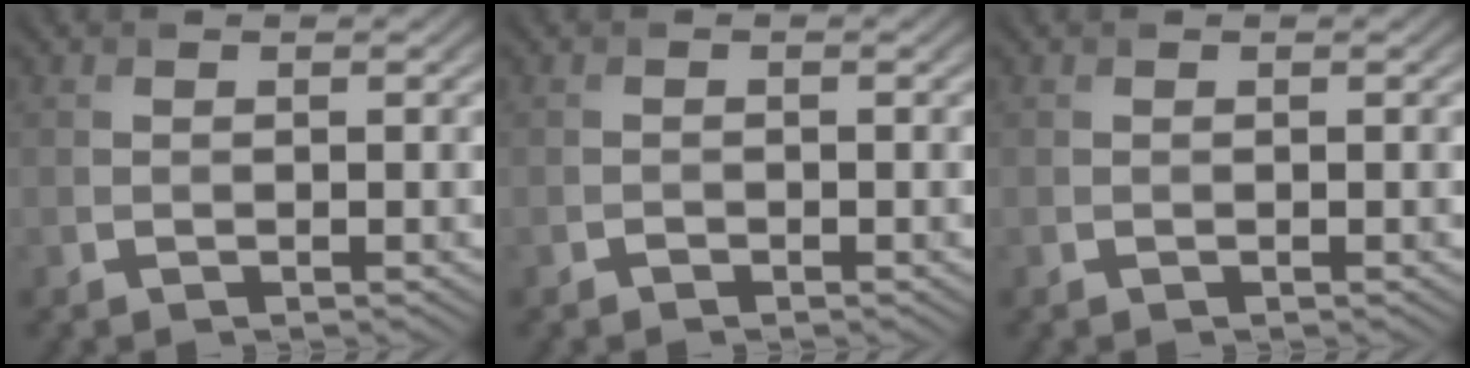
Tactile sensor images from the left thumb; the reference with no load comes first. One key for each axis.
{"total": 0.6, "fx": -0.5, "fy": 0.1, "fz": -0.3, "tx": 0.004, "ty": -0.002, "tz": -0.006}
{"total": 0.0}